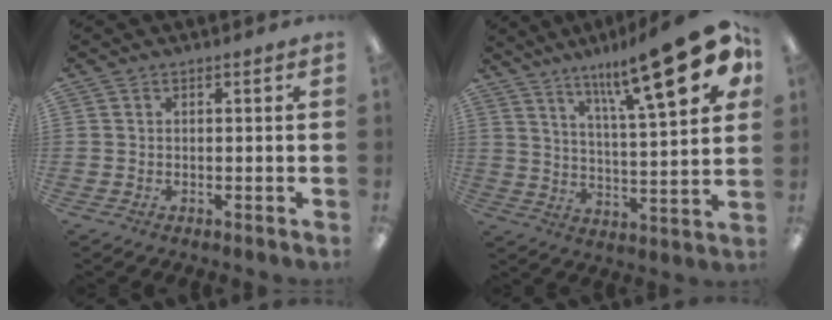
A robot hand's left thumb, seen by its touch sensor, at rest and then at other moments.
{"total": 21.6, "force": [13.2, 5.4, 16.1], "torque": [-0.233, -0.081, 0.201]}